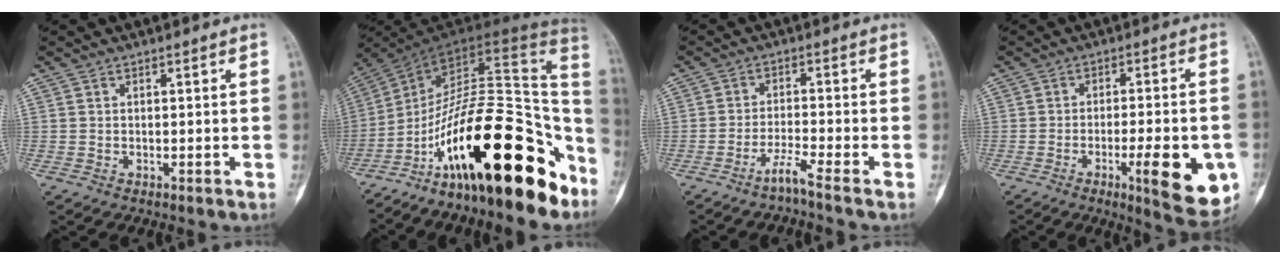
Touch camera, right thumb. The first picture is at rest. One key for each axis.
{"total": 29.1, "fx": -14.8, "fy": 10.5, "fz": 22.8, "tx": -0.277, "ty": 0.093, "tz": -0.236}
{"total": 3.5, "fx": -2.8, "fy": -0.9, "fz": 1.9, "tx": -0.051, "ty": 0.010, "tz": -0.060}
{"total": 13.1, "fx": -4.4, "fy": 3.4, "fz": 11.9, "tx": -0.149, "ty": 0.001, "tz": -0.055}